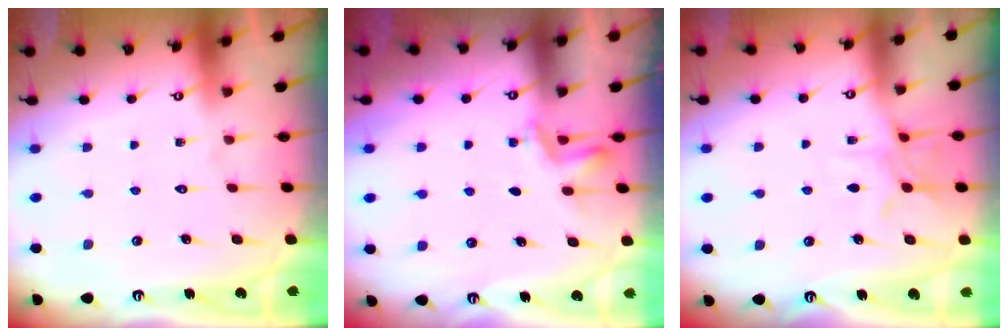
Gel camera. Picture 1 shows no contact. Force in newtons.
{"total": 2.7, "press": 2.4, "slide": 1.2}
{"total": 7.1, "press": 7.0, "slide": 0.6}